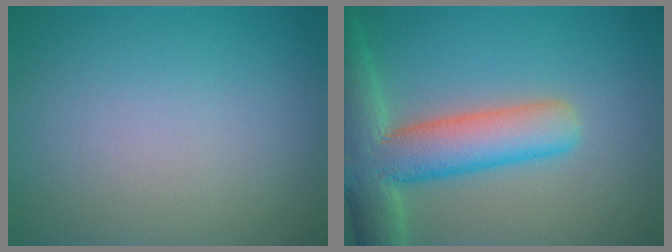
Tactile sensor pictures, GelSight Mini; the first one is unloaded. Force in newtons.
{"total": 9.0, "press": 8.9, "slide": 0.6}